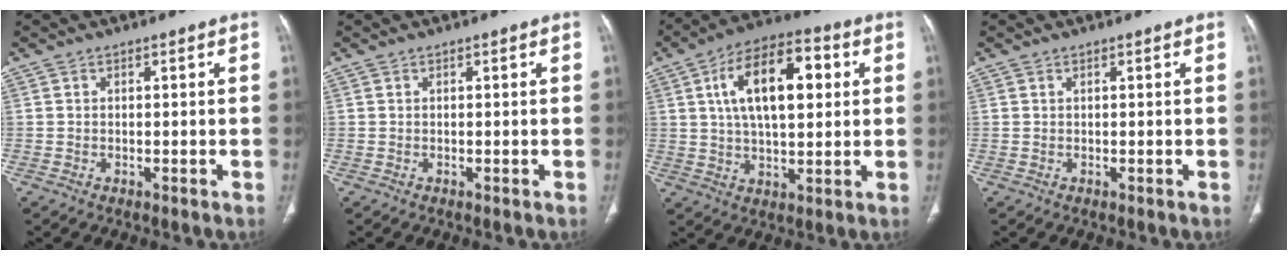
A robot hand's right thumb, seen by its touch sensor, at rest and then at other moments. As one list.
[{"total": 0.0}, {"total": 16.5, "force": [4.3, 8.0, 13.8], "torque": [-0.213, 0.011, 0.068]}, {"total": 0.0}]